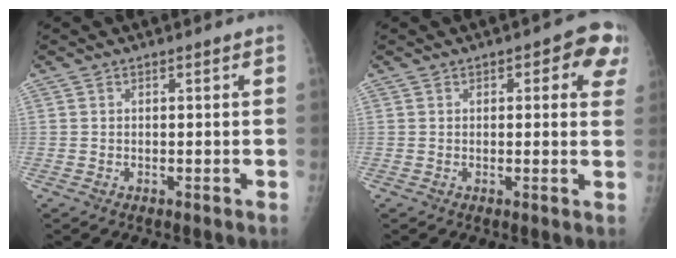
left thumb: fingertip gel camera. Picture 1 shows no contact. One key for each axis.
{"total": 7.2, "fx": 3.0, "fy": 3.3, "fz": 5.7, "tx": -0.027, "ty": -0.001, "tz": 0.023}